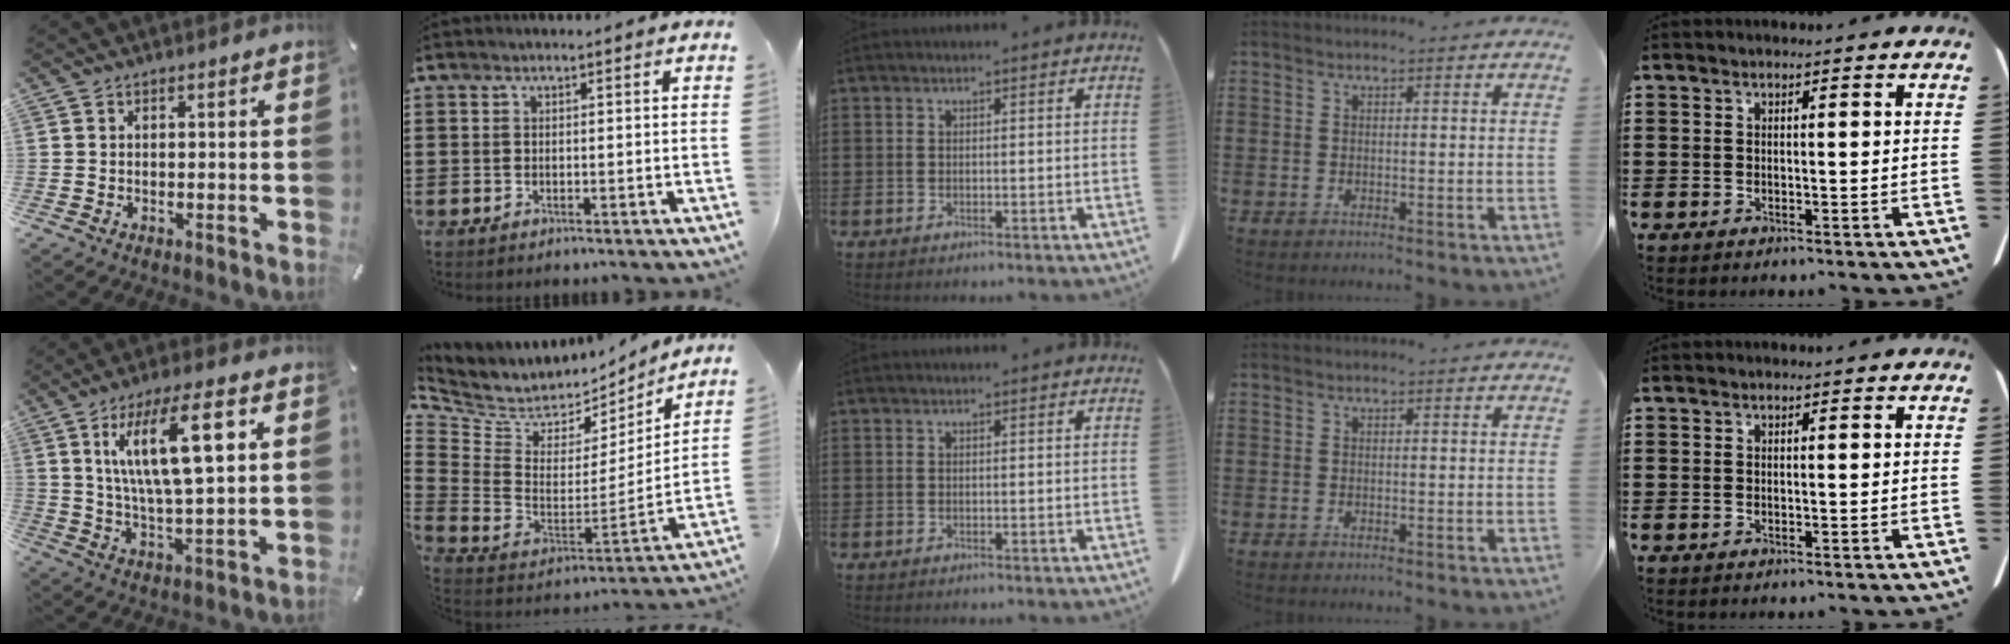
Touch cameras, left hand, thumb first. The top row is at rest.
{"thumb": {"total": 16.7, "force": [6.7, 4.8, 14.5], "torque": [-0.269, -0.005, 0.101]}, "index": {"total": 5.8, "force": [4.6, 3.4, 0.9], "torque": [-0.054, -0.043, 0.082]}}